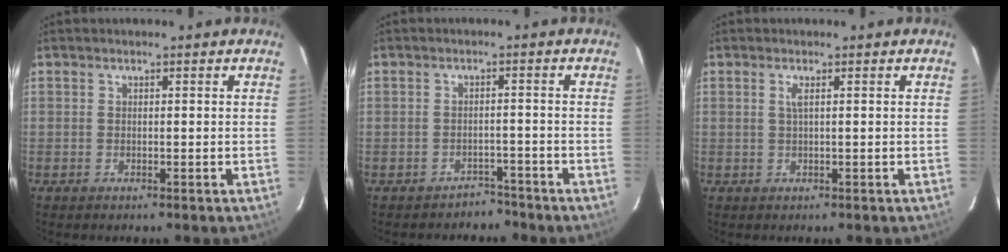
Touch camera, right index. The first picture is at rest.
{"total": 3.5, "force": [-2.9, 1.8, -0.5], "torque": [0.009, 0.021, -0.036]}
{"total": 1.2, "force": [0.3, -0.2, 1.1], "torque": [-0.024, 0.001, 0.005]}